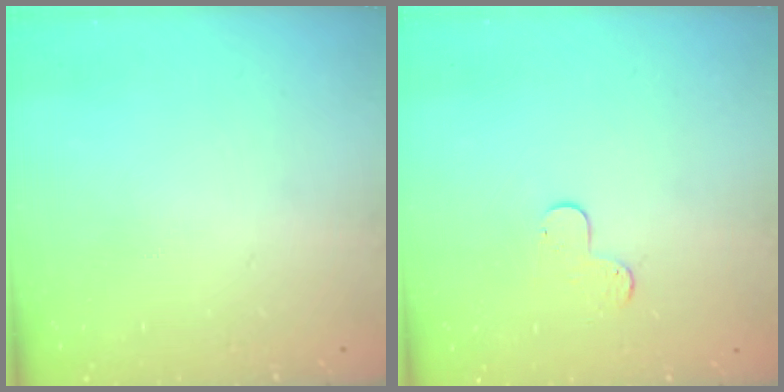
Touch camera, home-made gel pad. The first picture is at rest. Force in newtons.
{"total": 5.5, "press": 5.5, "slide": 0.6}